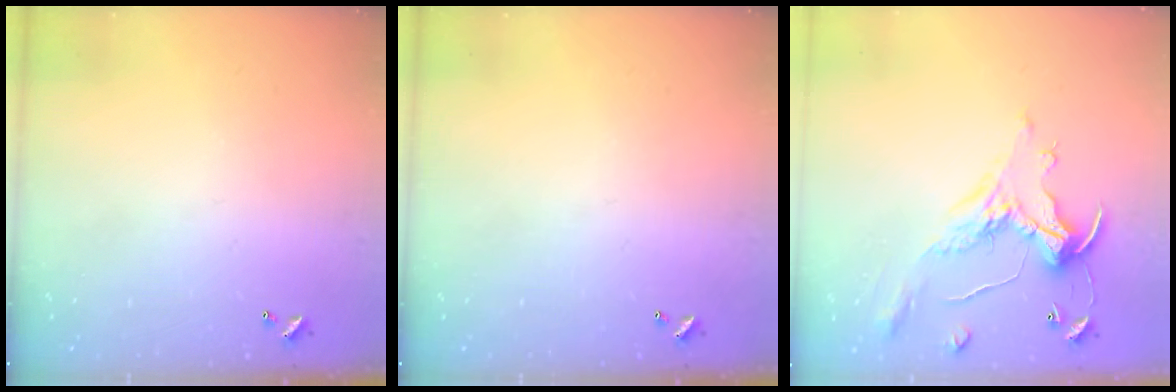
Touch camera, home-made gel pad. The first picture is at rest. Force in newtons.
{"total": 0.0}
{"total": 1.8, "press": 1.5, "slide": 1.1}